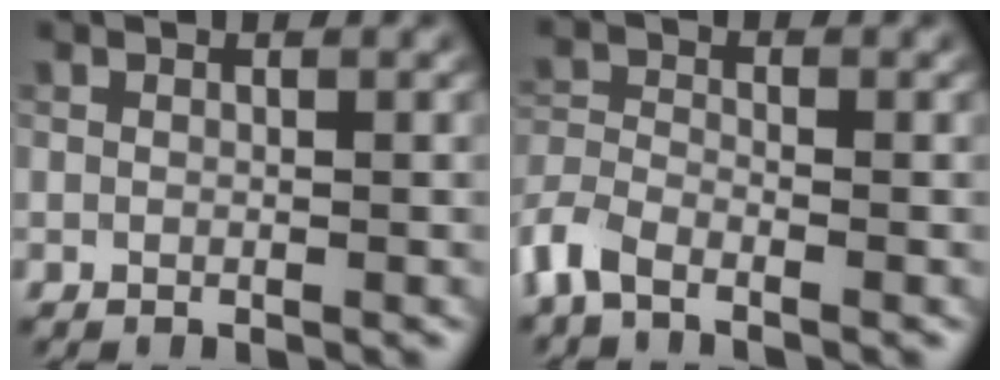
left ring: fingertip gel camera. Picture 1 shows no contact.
{"total": 3.5, "force": [-2.6, 1.3, 1.9], "torque": [-0.046, -0.005, -0.068]}